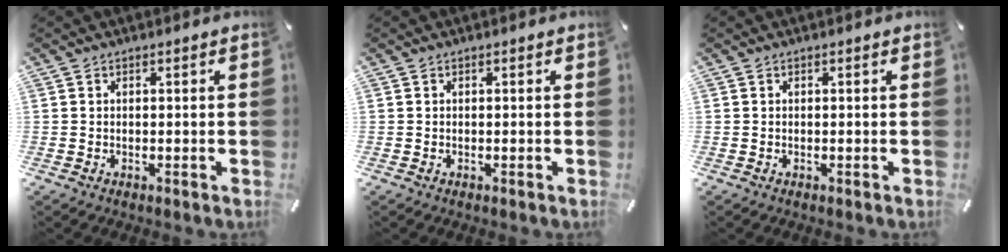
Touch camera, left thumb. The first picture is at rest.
{"total": 0.0}
{"total": 0.0}